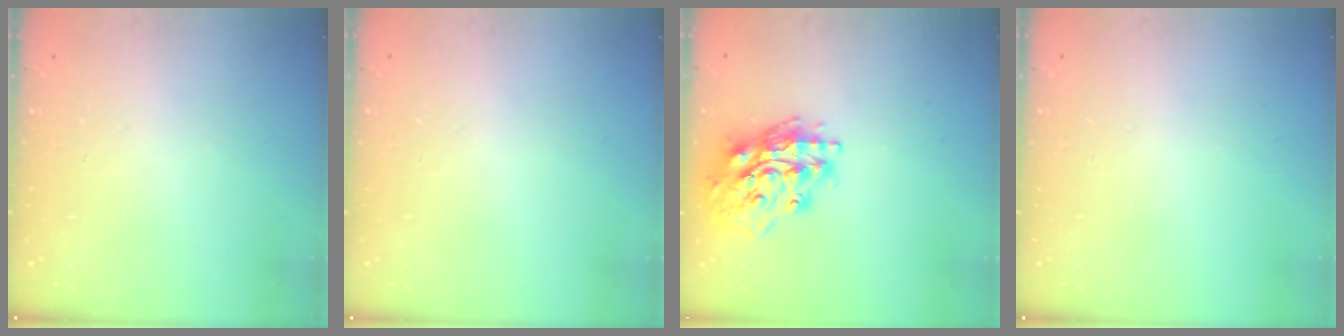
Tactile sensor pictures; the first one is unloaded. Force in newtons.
{"total": 0.0}
{"total": 17.4, "press": 17.1, "slide": 2.7}
{"total": 0.0}